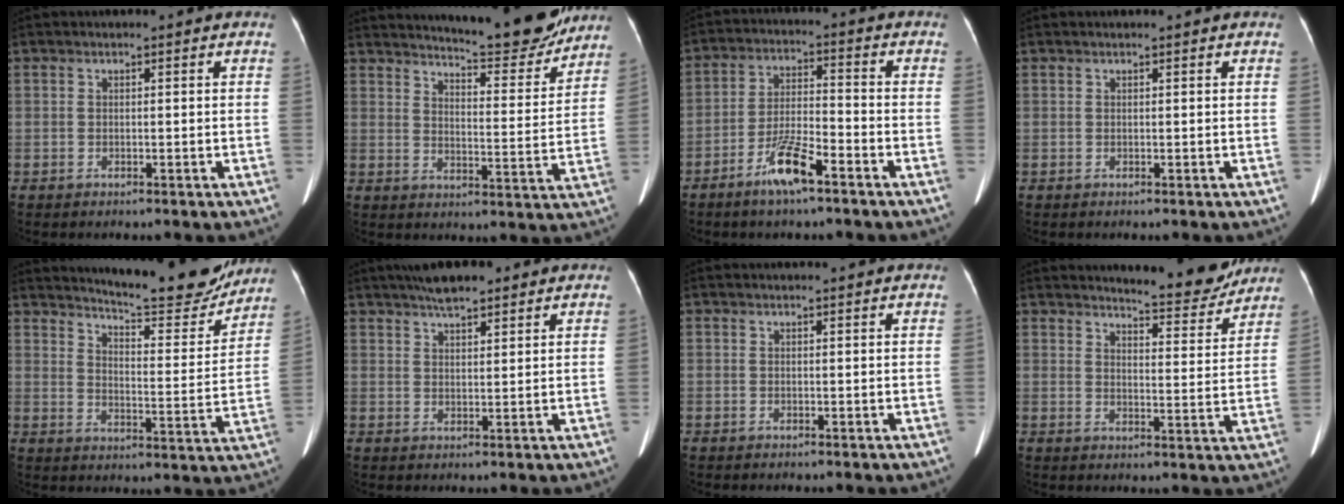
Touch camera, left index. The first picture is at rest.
{"total": 14.7, "force": [13.6, 1.3, 5.5], "torque": [-0.081, -0.030, 0.179]}
{"total": 7.6, "force": [-5.1, 1.0, 5.5], "torque": [-0.117, -0.008, -0.095]}
{"total": 0.6, "force": [0.6, 0.0, 0.2], "torque": [-0.002, 0.010, 0.012]}
{"total": 17.0, "force": [15.8, 1.8, 6.0], "torque": [-0.090, -0.048, 0.205]}
{"total": 5.6, "force": [4.3, 1.4, 3.3], "torque": [-0.059, 0.016, 0.070]}
{"total": 2.0, "force": [1.9, -0.1, 0.5], "torque": [-0.009, 0.012, 0.023]}
{"total": 8.9, "force": [8.5, 0.9, 2.3], "torque": [-0.033, -0.024, 0.106]}